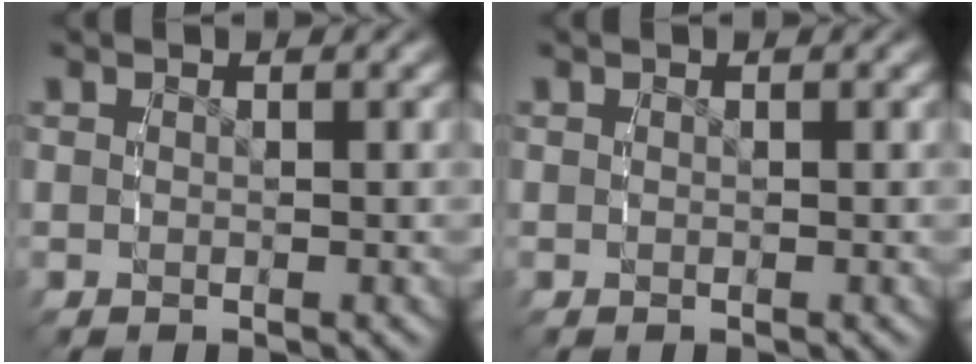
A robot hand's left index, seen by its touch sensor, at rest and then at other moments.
{"total": 0.0}